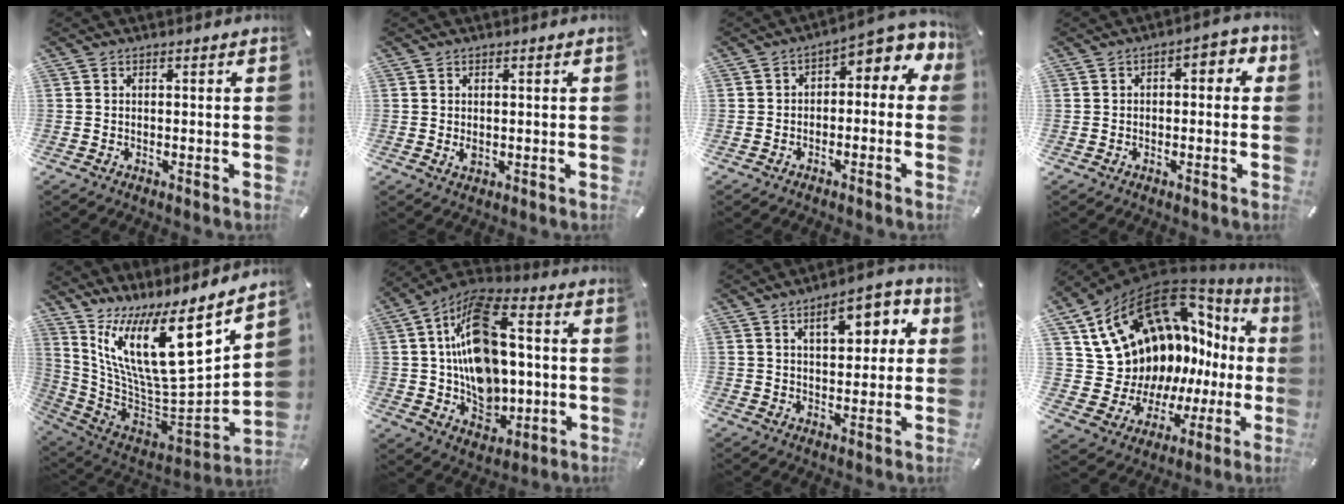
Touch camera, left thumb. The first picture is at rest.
{"total": 1.3, "force": [0.2, 0.9, 1.0], "torque": [-0.012, 0.000, 0.001]}
{"total": 4.3, "force": [-0.2, 2.9, 3.1], "torque": [-0.046, -0.005, -0.011]}
{"total": 3.7, "force": [-0.8, 2.2, 2.8], "torque": [-0.044, 0.016, -0.020]}
{"total": 21.1, "force": [8.7, 7.5, 17.6], "torque": [-0.298, -0.089, 0.145]}
{"total": 18.5, "force": [1.5, 13.3, 12.7], "torque": [-0.232, -0.003, 0.028]}
{"total": 9.8, "force": [3.8, 5.4, 7.2], "torque": [-0.093, -0.006, 0.057]}
{"total": 17.4, "force": [8.2, 12.5, 9.0], "torque": [-0.134, -0.090, 0.189]}